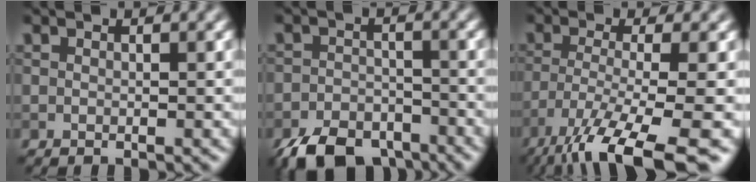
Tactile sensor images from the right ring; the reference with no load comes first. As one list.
[{"total": 6.7, "force": [-5.0, 3.4, 2.9], "torque": [-0.049, -0.013, -0.088]}, {"total": 10.9, "force": [-7.1, 2.3, 7.9], "torque": [-0.134, -0.014, -0.124]}]